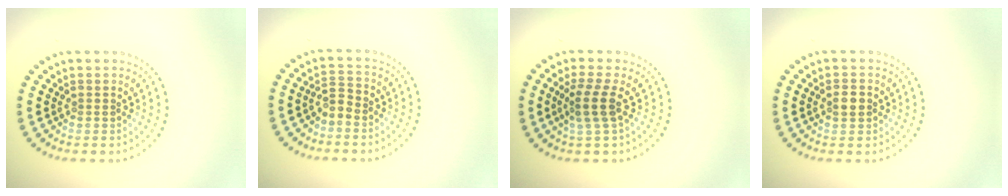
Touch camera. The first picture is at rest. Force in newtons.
{"total": 1.7, "press": 1.4, "slide": 1.0}
{"total": 2.5, "press": 1.9, "slide": 1.6}
{"total": 1.6, "press": 1.6, "slide": 0.2}